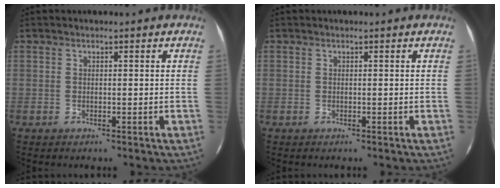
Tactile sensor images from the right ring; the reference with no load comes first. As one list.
[{"total": 0.0}]